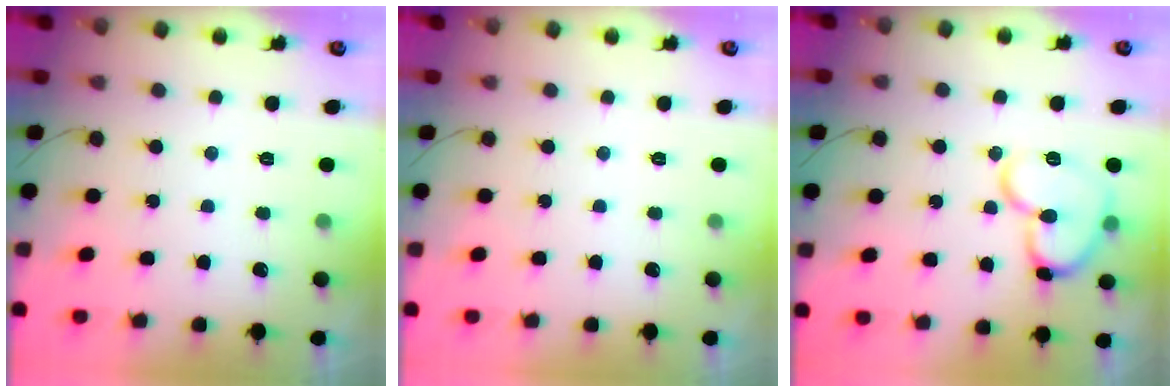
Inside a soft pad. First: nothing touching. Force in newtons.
{"total": 0.0}
{"total": 14.4, "press": 14.4, "slide": 1.1}